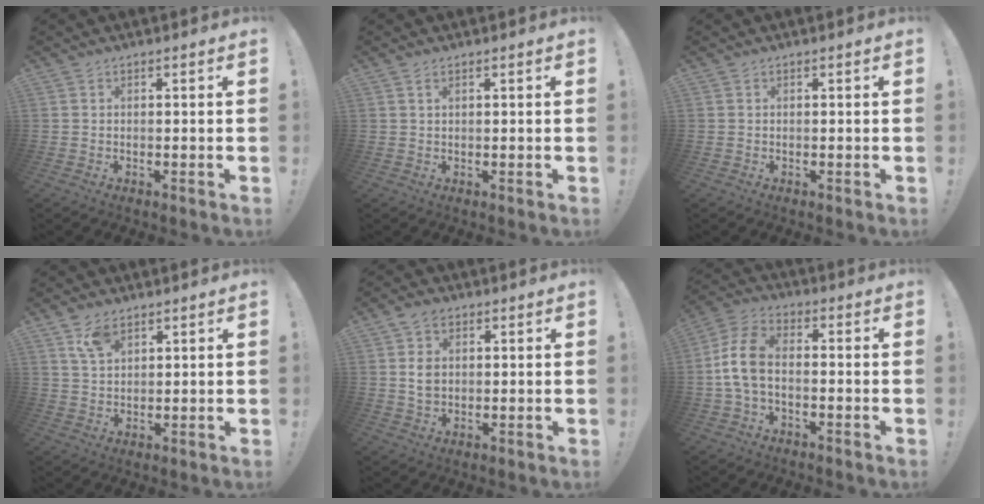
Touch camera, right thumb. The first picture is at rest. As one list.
[{"total": 1.1, "force": [0.7, 0.4, 0.8], "torque": [-0.015, -0.001, 0.011]}, {"total": 0.0}, {"total": 6.7, "force": [4.1, 3.8, 3.7], "torque": [-0.071, -0.012, 0.080]}, {"total": 5.9, "force": [1.5, 4.5, 3.6], "torque": [-0.065, 0.006, 0.027]}, {"total": 9.7, "force": [-0.7, 5.6, 8.0], "torque": [-0.175, 0.012, -0.006]}]